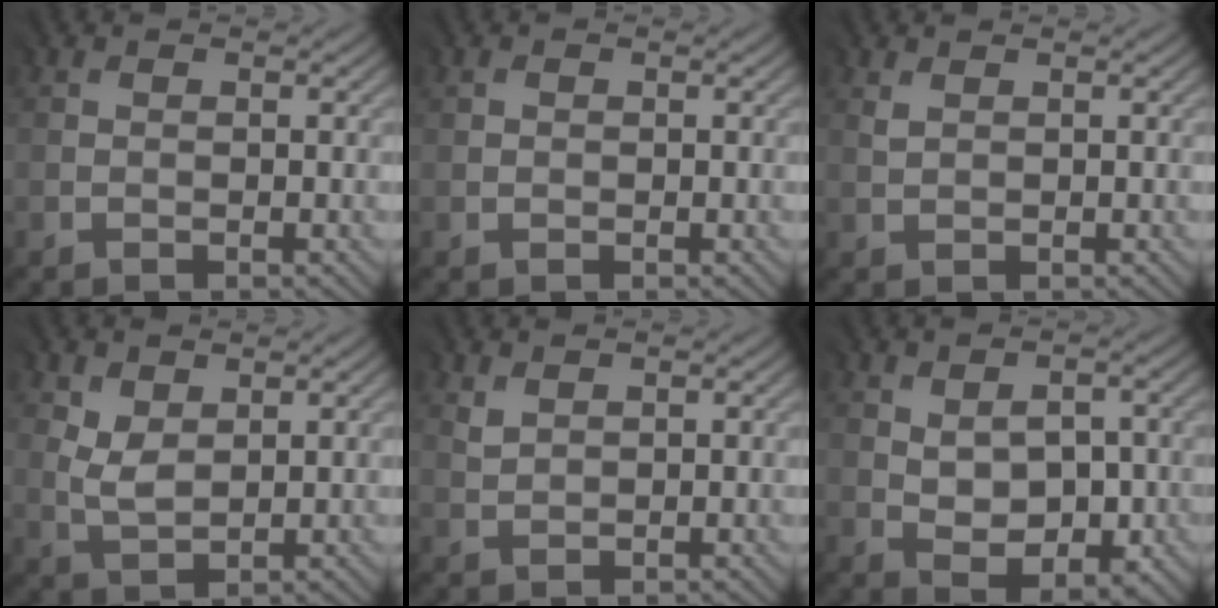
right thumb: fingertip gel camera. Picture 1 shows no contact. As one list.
[{"total": 0.6, "force": [0.2, 0.6, 0.2], "torque": [-0.001, 0.000, 0.003]}, {"total": 0.9, "force": [0.8, 0.3, 0.2], "torque": [-0.009, 0.001, 0.018]}, {"total": 3.0, "force": [1.7, 1.8, 1.7], "torque": [-0.047, -0.004, 0.038]}, {"total": 1.4, "force": [1.2, 0.6, 0.2], "torque": [-0.013, 0.001, 0.030]}, {"total": 5.5, "force": [0.0, 3.7, 4.1], "torque": [-0.070, -0.009, 0.006]}]